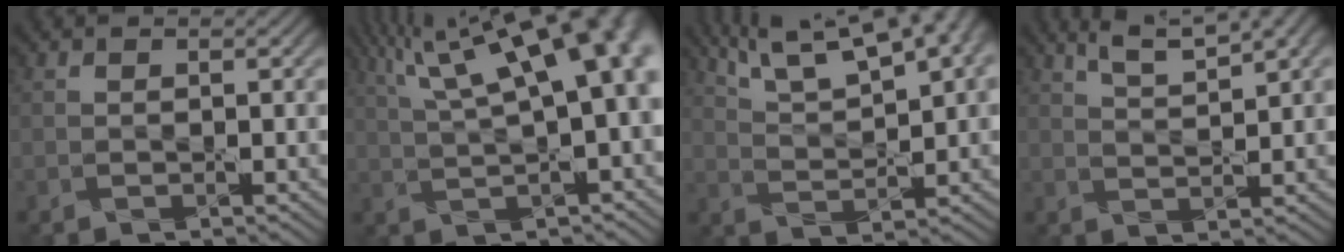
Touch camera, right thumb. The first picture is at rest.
{"total": 17.1, "force": [6.6, 5.7, 14.7], "torque": [-0.218, 0.054, 0.101]}
{"total": 13.6, "force": [8.7, 4.0, 9.6], "torque": [-0.182, 0.031, 0.131]}
{"total": 6.0, "force": [4.2, 1.1, 4.2], "torque": [-0.091, 0.012, 0.083]}